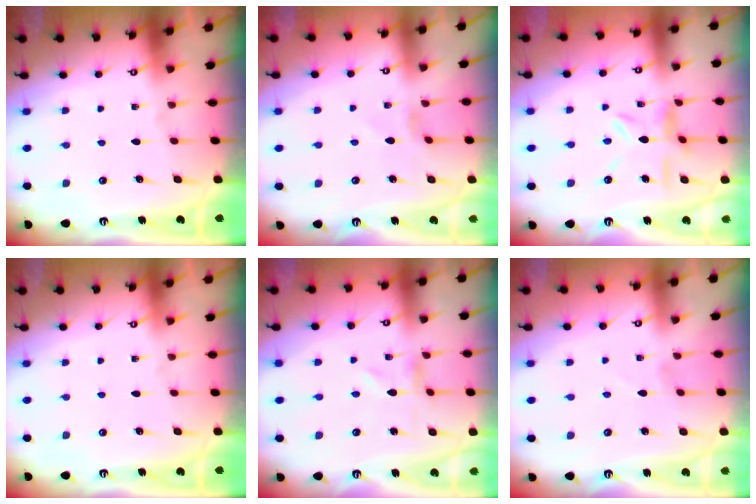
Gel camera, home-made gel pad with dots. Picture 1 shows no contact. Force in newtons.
{"total": 2.5, "press": 2.5, "slide": 0.5}
{"total": 9.1, "press": 9.0, "slide": 0.8}
{"total": 0.0}
{"total": 0.0}
{"total": 1.2, "press": 1.2, "slide": 0.0}